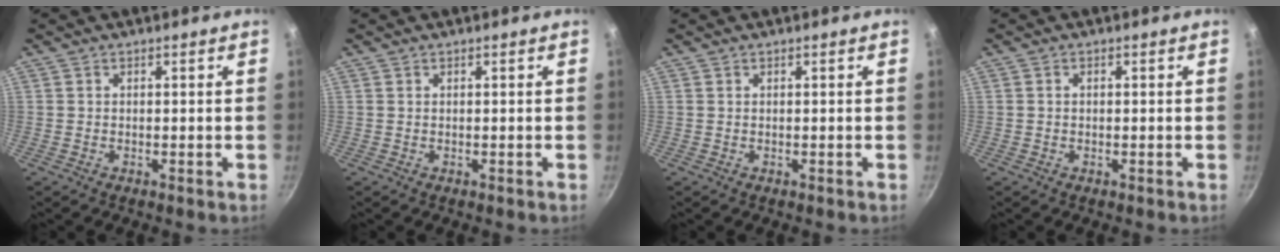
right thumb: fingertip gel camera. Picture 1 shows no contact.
{"total": 0.0}
{"total": 0.0}
{"total": 0.7, "force": [-0.1, 0.5, 0.4], "torque": [-0.007, 0.005, -0.001]}